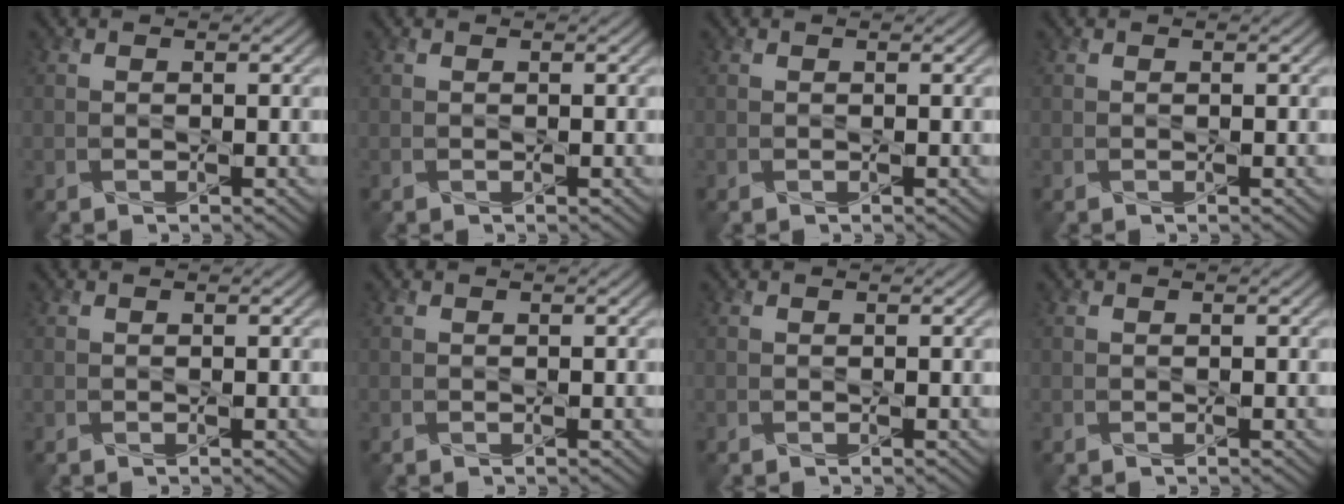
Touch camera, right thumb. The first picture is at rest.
{"total": 0.0}
{"total": 0.0}
{"total": 0.0}
{"total": 0.0}
{"total": 0.0}
{"total": 0.0}
{"total": 0.0}